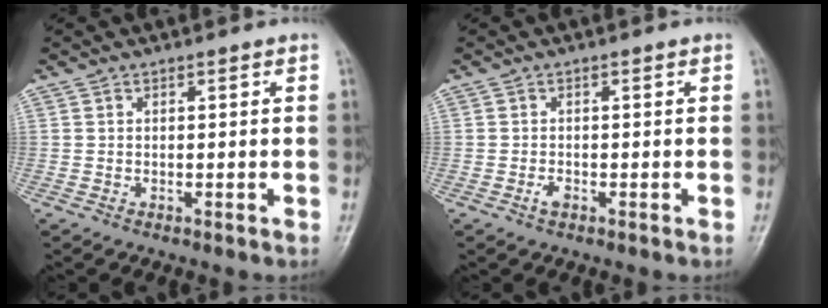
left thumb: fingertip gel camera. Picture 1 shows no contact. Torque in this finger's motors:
{"motor_torque": [0.05, 0.53, 0.35, -0.06, 0.00]}